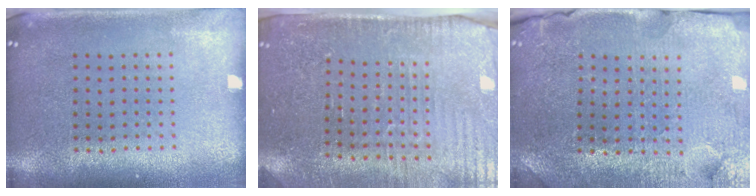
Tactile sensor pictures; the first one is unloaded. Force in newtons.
{"total": 3.5, "press": 3.4, "slide": 0.8}
{"total": 3.8, "press": 3.7, "slide": 0.7}